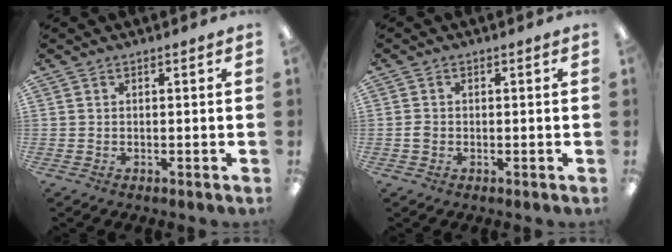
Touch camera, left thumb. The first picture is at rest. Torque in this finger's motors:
{"motor_torque": [-0.16, 0.10, 0.36, -0.08, -0.01]}